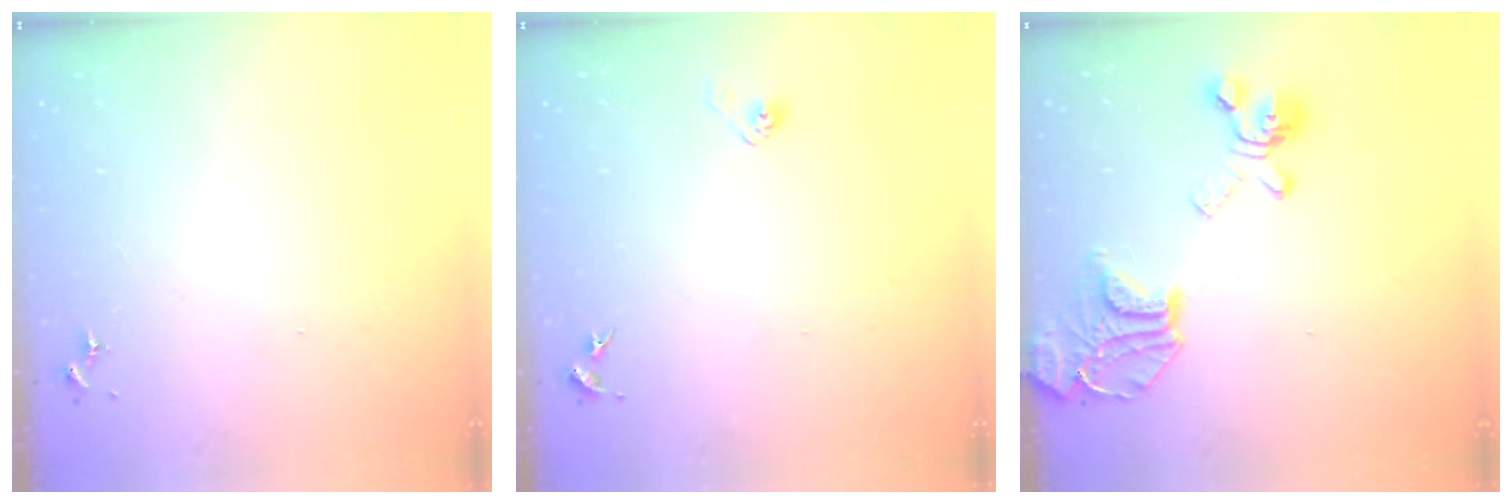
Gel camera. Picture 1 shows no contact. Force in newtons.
{"total": 3.0, "press": 2.9, "slide": 0.9}
{"total": 19.9, "press": 19.8, "slide": 2.0}